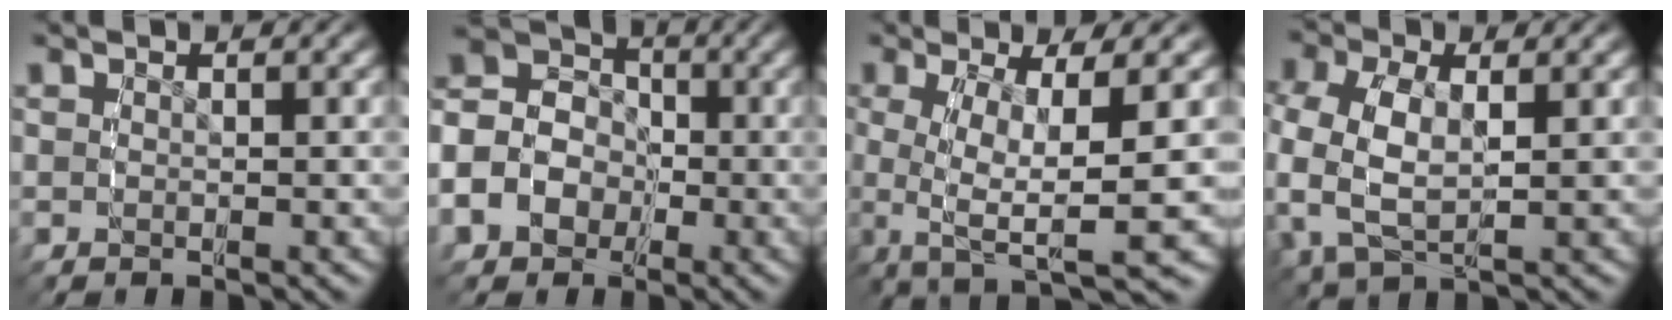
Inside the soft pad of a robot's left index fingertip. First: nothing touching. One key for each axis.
{"total": 13.0, "fx": 0.1, "fy": 11.7, "fz": 5.7, "tx": -0.127, "ty": -0.004, "tz": -0.024}
{"total": 9.9, "fx": -2.6, "fy": 5.1, "fz": 8.1, "tx": -0.145, "ty": -0.031, "tz": -0.026}
{"total": 6.7, "fx": 0.2, "fy": 5.0, "fz": 4.5, "tx": -0.131, "ty": -0.015, "tz": 0.009}